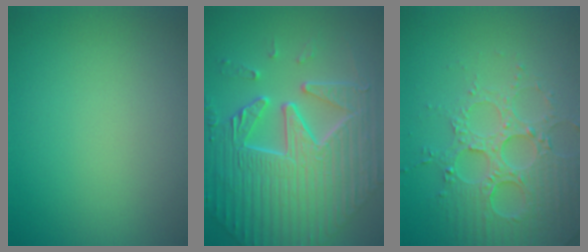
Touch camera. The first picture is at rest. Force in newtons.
{"total": 10.3, "press": 7.3, "slide": 7.3}
{"total": 4.9, "press": 4.7, "slide": 1.4}